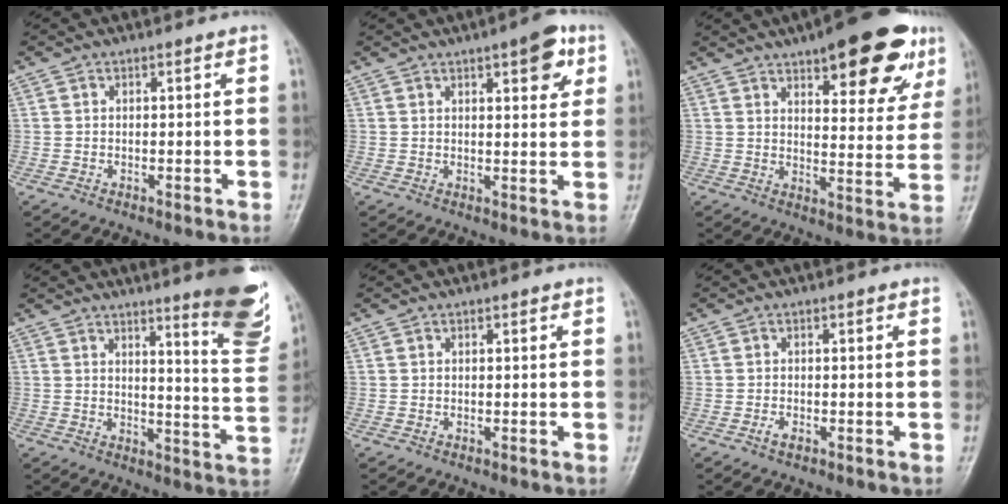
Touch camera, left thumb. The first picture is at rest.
{"total": 6.9, "force": [3.4, 2.4, 5.4], "torque": [-0.051, -0.011, 0.039]}
{"total": 19.0, "force": [11.0, 6.8, 13.9], "torque": [-0.147, -0.034, 0.150]}
{"total": 14.2, "force": [9.4, 2.0, 10.5], "torque": [-0.110, -0.071, 0.117]}
{"total": 0.0}
{"total": 1.3, "force": [-0.6, 0.6, 0.9], "torque": [-0.017, 0.000, -0.014]}